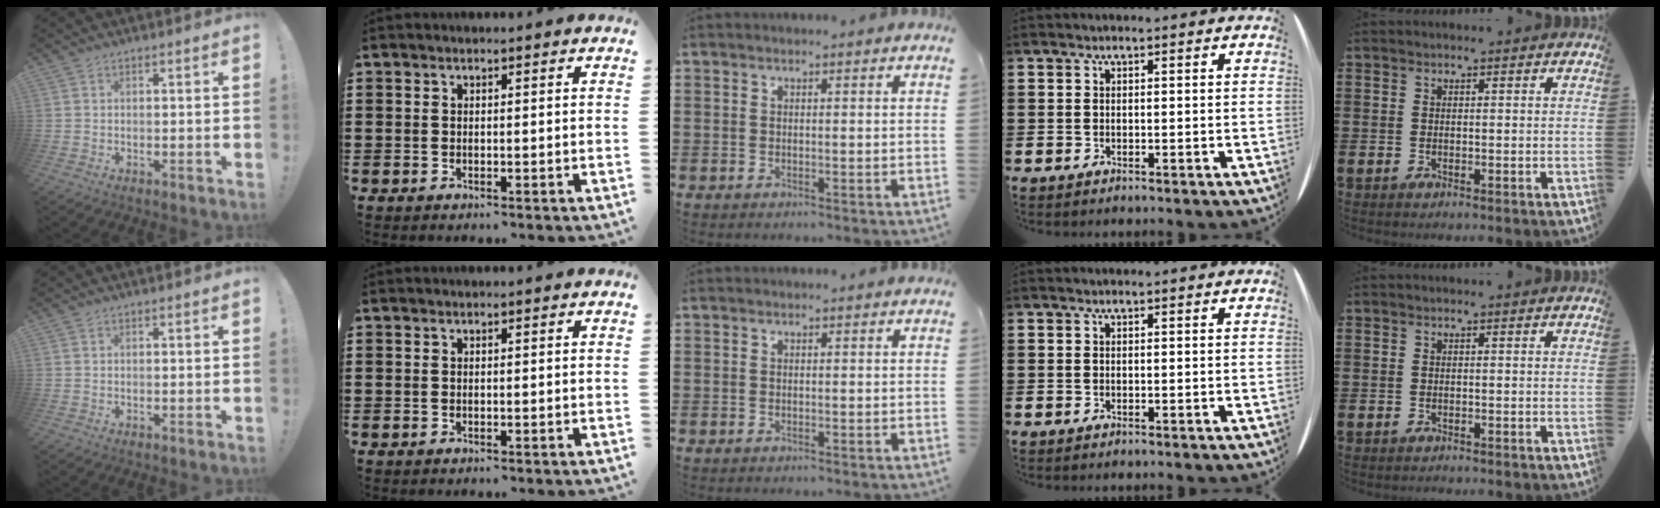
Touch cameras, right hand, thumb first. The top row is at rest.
{}